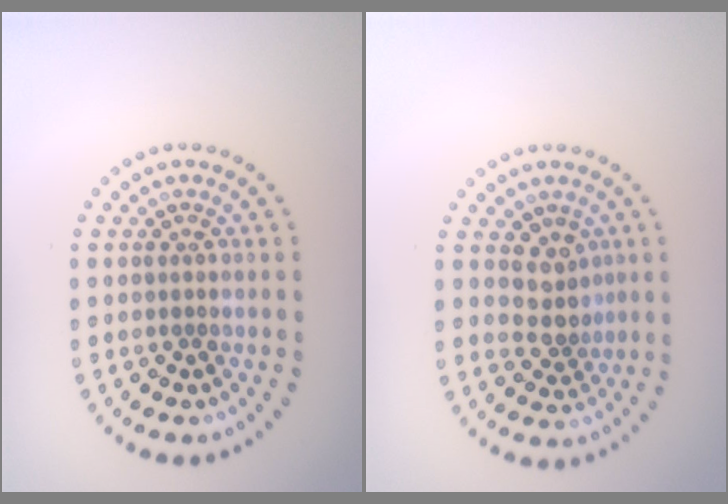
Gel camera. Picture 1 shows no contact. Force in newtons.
{"total": 2.5, "press": 2.1, "slide": 1.5}